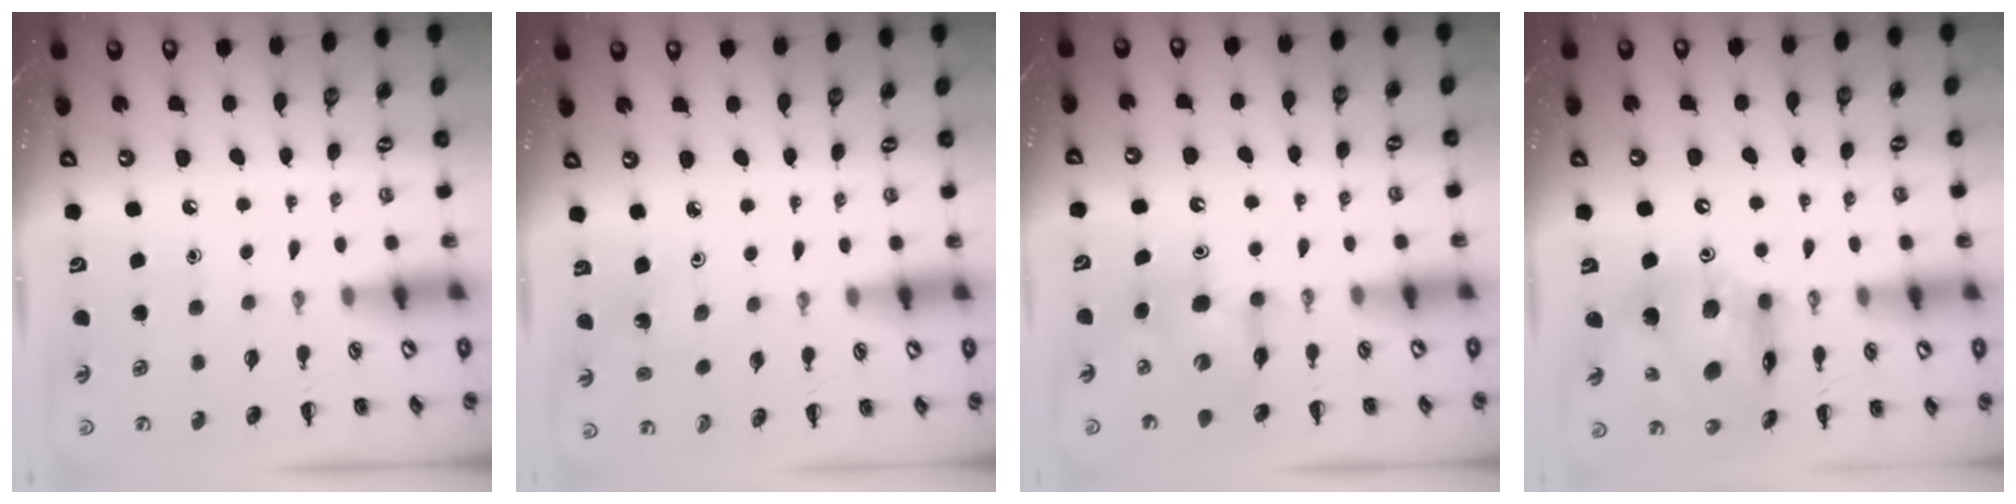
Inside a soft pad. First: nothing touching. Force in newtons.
{"total": 2.1, "press": 2.0, "slide": 0.7}
{"total": 7.5, "press": 7.5, "slide": 0.5}
{"total": 14.8, "press": 14.2, "slide": 4.1}